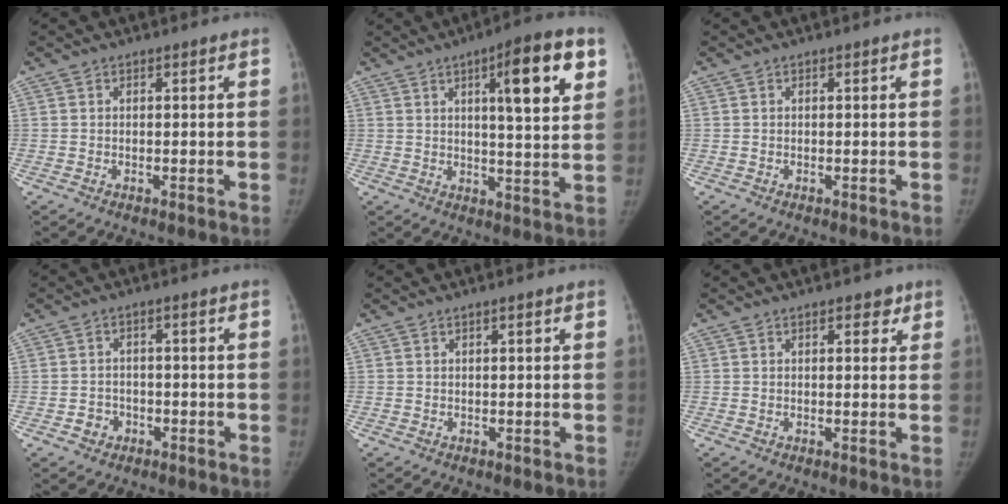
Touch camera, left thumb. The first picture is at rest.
{"total": 13.7, "force": [5.7, 2.9, 12.1], "torque": [-0.153, -0.018, 0.075]}
{"total": 0.0}
{"total": 3.0, "force": [-1.5, 2.6, 0.5], "torque": [0.007, 0.016, -0.024]}
{"total": 0.0}
{"total": 2.7, "force": [1.6, 1.5, 1.5], "torque": [0.003, -0.005, 0.019]}